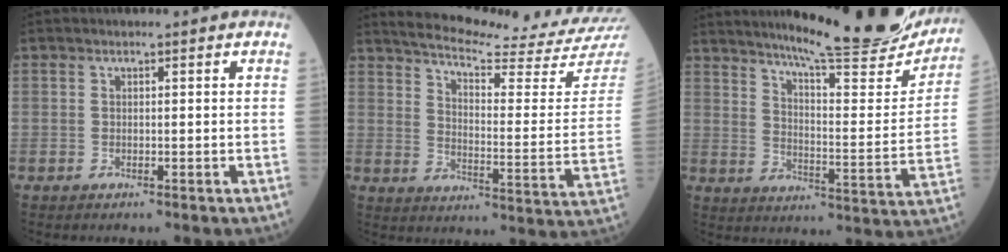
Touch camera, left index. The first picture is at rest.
{"total": 22.6, "force": [20.8, -0.5, 8.8], "torque": [-0.145, -0.095, 0.265]}
{"total": 23.5, "force": [20.6, 2.0, 11.1], "torque": [-0.165, -0.058, 0.270]}